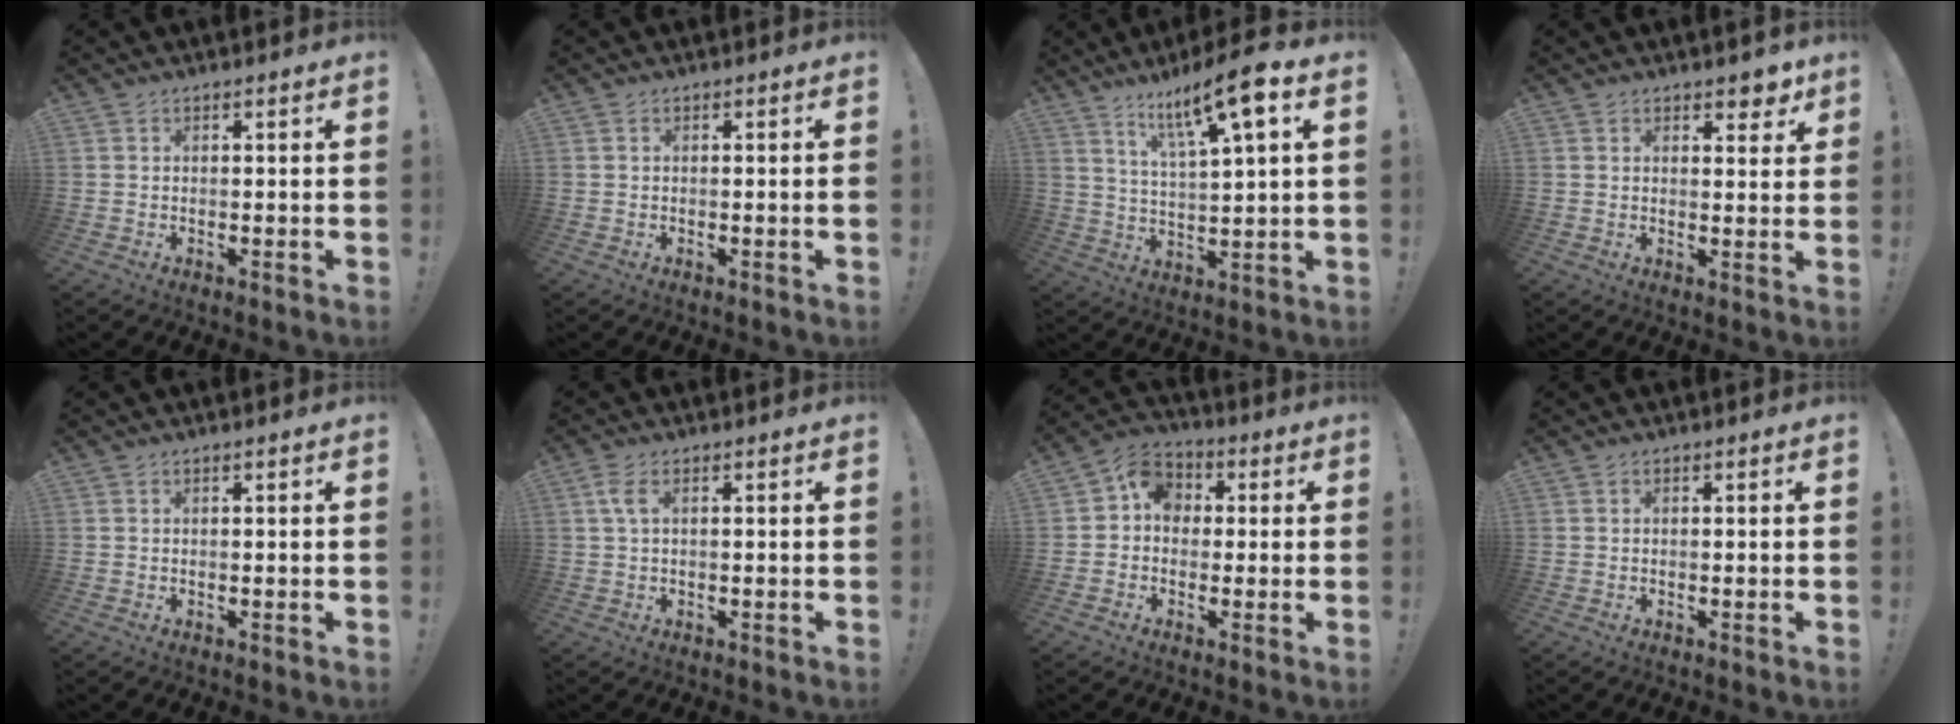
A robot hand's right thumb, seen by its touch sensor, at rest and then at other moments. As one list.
[{"total": 1.1, "force": [-0.2, -0.3, 1.1], "torque": [-0.018, 0.001, -0.006]}, {"total": 12.8, "force": [7.5, 1.9, 10.1], "torque": [-0.166, -0.042, 0.115]}, {"total": 4.1, "force": [3.1, 2.0, 1.8], "torque": [0.004, -0.027, 0.050]}, {"total": 0.0}, {"total": 3.5, "force": [1.0, 1.1, 3.2], "torque": [-0.062, 0.003, 0.020]}, {"total": 8.2, "force": [0.5, 7.0, 4.2], "torque": [-0.070, 0.020, 0.018]}, {"total": 0.0}]